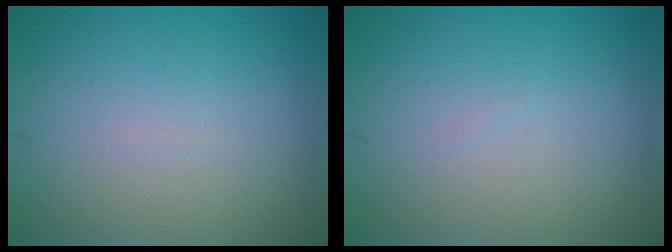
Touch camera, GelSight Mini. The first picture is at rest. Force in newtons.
{"total": 0.0}